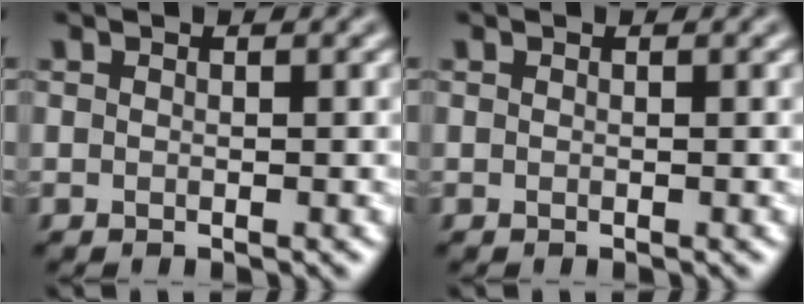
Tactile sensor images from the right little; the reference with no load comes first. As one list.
[{"total": 0.0}]